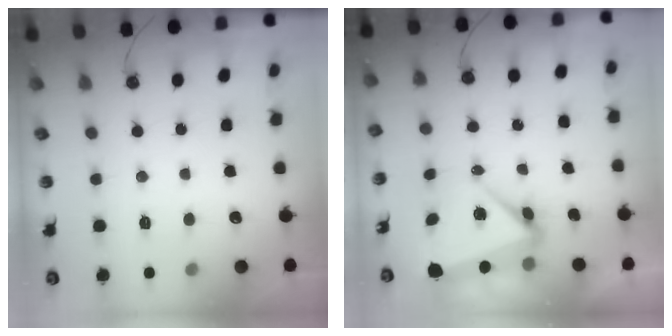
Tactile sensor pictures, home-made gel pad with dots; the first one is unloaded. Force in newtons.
{"total": 6.1, "press": 6.1, "slide": 0.1}